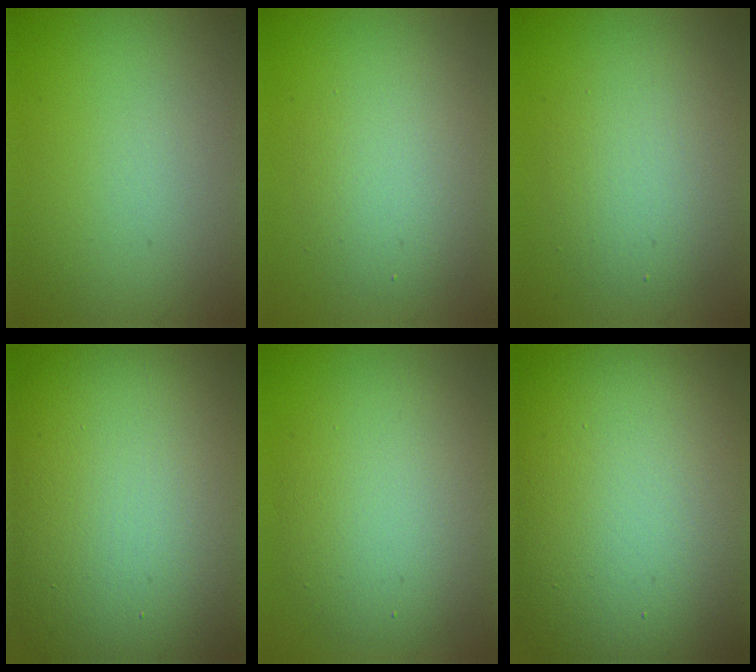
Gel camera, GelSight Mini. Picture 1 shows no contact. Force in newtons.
{"total": 4.0, "press": 4.0, "slide": 0.3}
{"total": 4.6, "press": 4.6, "slide": 0.1}
{"total": 19.8, "press": 19.8, "slide": 0.7}
{"total": 7.3, "press": 7.3, "slide": 0.1}
{"total": 21.2, "press": 21.2, "slide": 1.7}